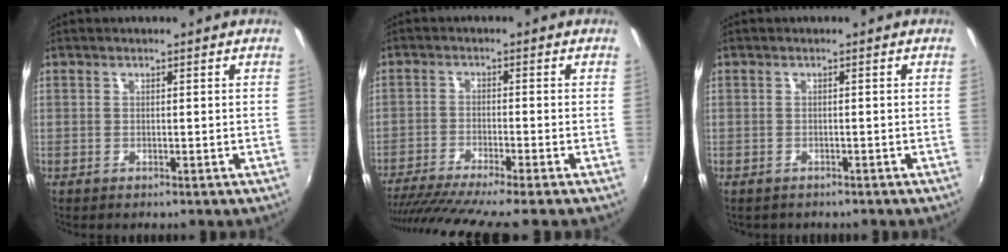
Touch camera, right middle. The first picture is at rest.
{"total": 10.8, "force": [-9.3, -1.3, 5.4], "torque": [-0.113, -0.033, -0.152]}
{"total": 1.1, "force": [-0.9, 0.6, 0.2], "torque": [-0.009, 0.000, -0.011]}